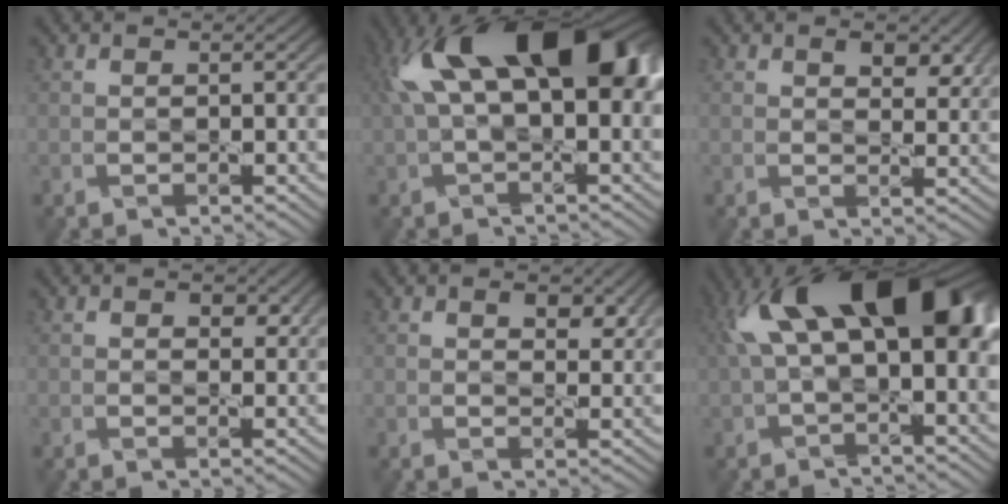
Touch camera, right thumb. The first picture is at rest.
{"total": 15.7, "force": [4.4, 8.0, 12.8], "torque": [-0.205, 0.004, 0.076]}
{"total": 3.7, "force": [2.0, 2.0, 2.5], "torque": [-0.044, -0.010, 0.034]}
{"total": 2.1, "force": [1.0, 1.2, 1.3], "torque": [-0.017, -0.007, 0.018]}
{"total": 3.3, "force": [1.7, 1.7, 2.2], "torque": [-0.036, -0.009, 0.030]}
{"total": 14.1, "force": [3.9, 6.7, 11.8], "torque": [-0.194, 0.006, 0.069]}